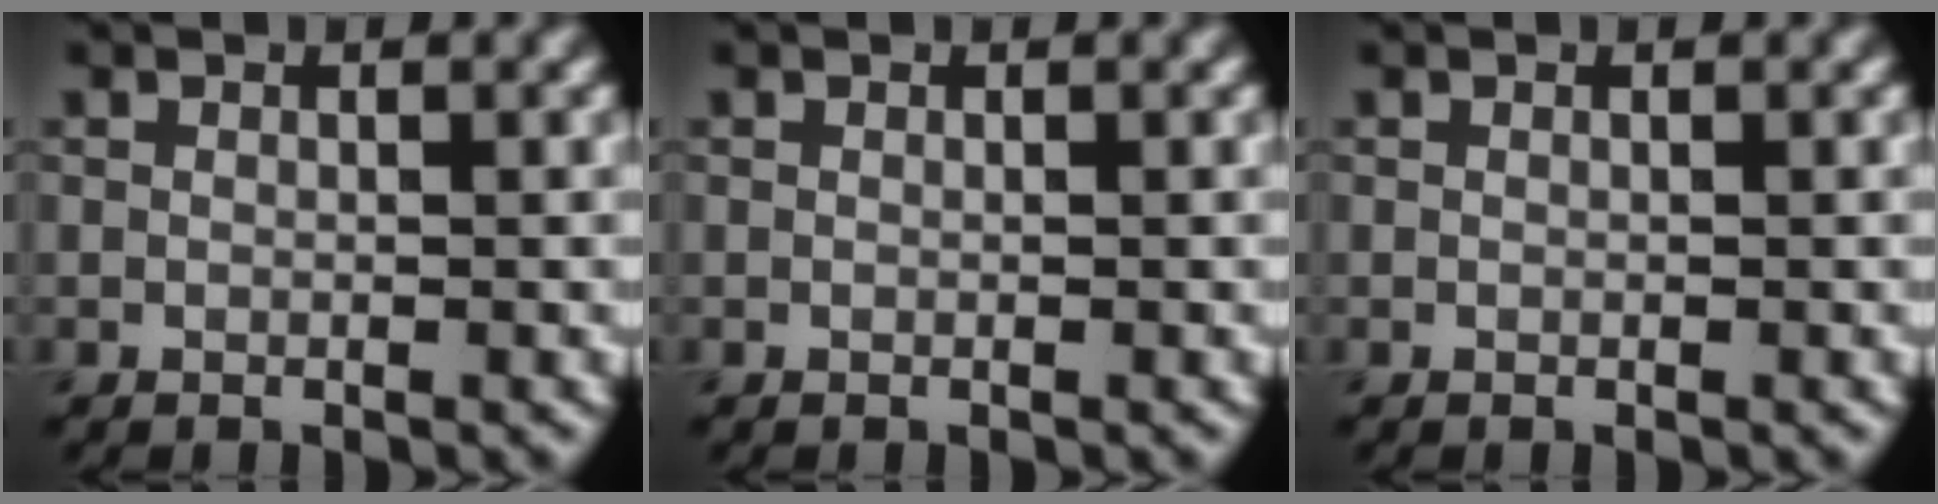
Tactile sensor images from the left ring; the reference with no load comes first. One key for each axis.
{"total": 0.0}
{"total": 0.0}